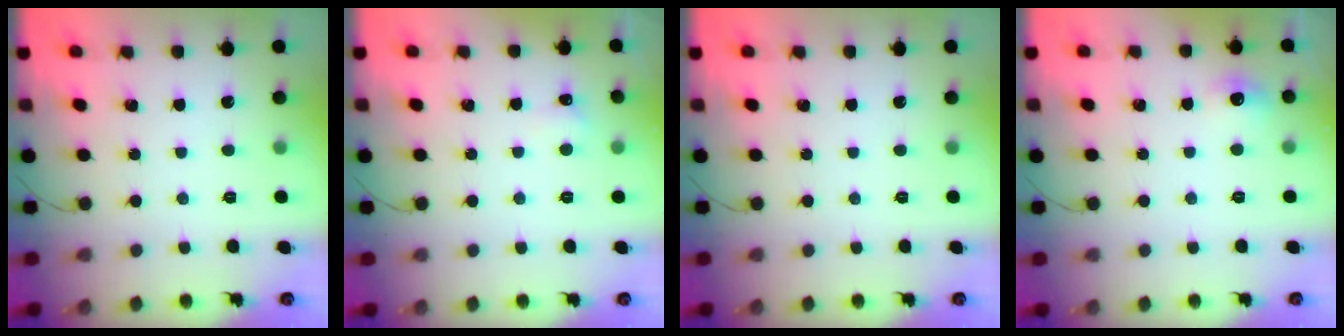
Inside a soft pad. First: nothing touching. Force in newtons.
{"total": 4.0, "press": 3.9, "slide": 1.2}
{"total": 0.0}
{"total": 5.2, "press": 5.0, "slide": 1.3}